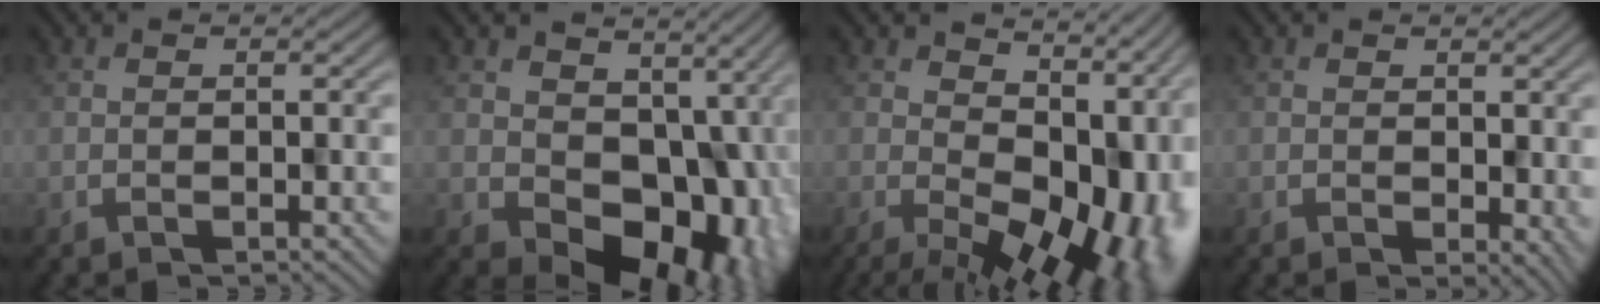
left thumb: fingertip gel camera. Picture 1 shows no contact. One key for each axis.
{"total": 11.4, "fx": 0.3, "fy": 8.5, "fz": 7.7, "tx": -0.109, "ty": -0.036, "tz": 0.021}
{"total": 15.5, "fx": -0.8, "fy": 9.0, "fz": 12.6, "tx": -0.163, "ty": -0.035, "tz": 0.024}
{"total": 2.3, "fx": -0.2, "fy": 1.2, "fz": 2.0, "tx": -0.026, "ty": -0.008, "tz": 0.008}